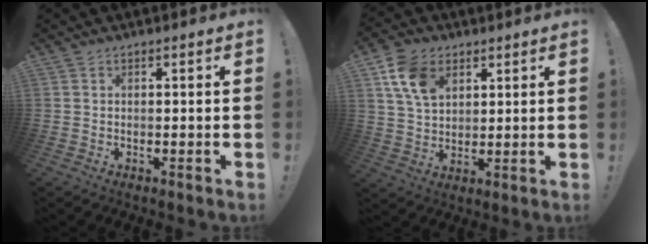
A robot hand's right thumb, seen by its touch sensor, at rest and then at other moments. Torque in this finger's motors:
{"motor_torque": [0.38, 0.34, 0.95, 0.36, 0.00]}